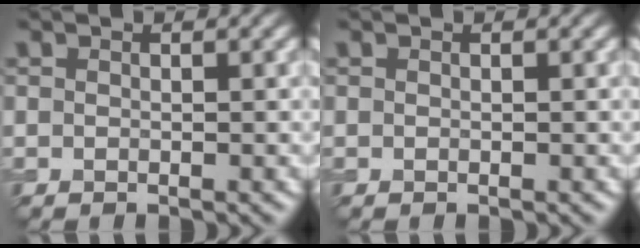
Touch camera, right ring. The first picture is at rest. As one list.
[{"total": 0.0}]